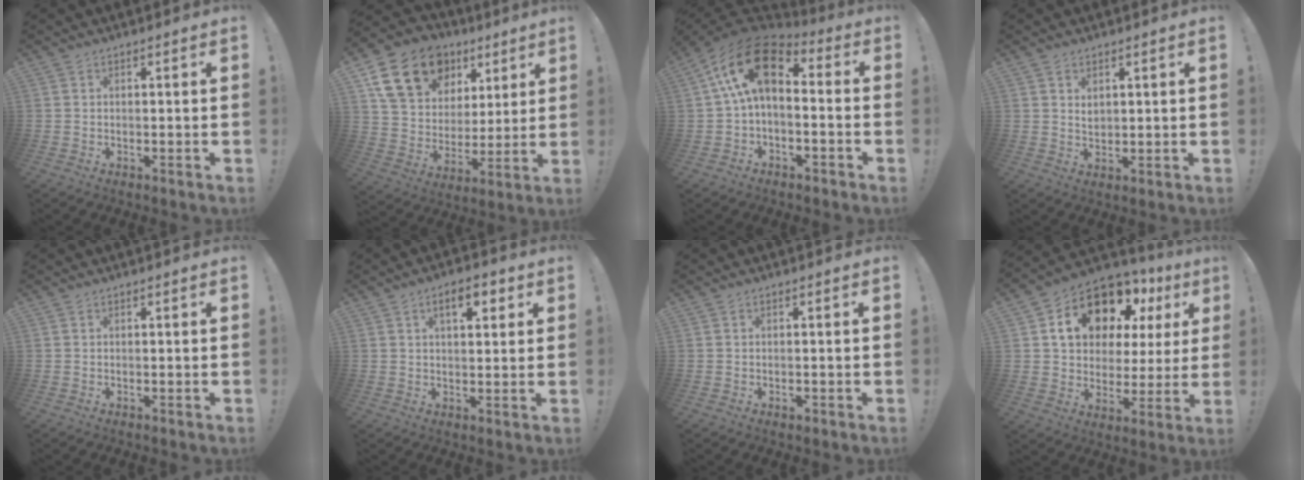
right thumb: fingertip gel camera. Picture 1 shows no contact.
{"total": 19.8, "force": [10.9, 13.7, 9.3], "torque": [-0.152, -0.046, 0.216]}
{"total": 17.2, "force": [4.2, 10.3, 13.1], "torque": [-0.231, 0.000, 0.079]}
{"total": 2.7, "force": [1.5, 2.0, 1.0], "torque": [-0.002, -0.012, 0.023]}
{"total": 0.0}
{"total": 6.4, "force": [2.8, 2.7, 5.0], "torque": [-0.064, -0.005, 0.040]}
{"total": 0.8, "force": [-0.4, 0.6, 0.3], "torque": [-0.003, 0.002, -0.007]}
{"total": 17.5, "force": [9.6, 10.6, 10.2], "torque": [-0.161, -0.051, 0.180]}